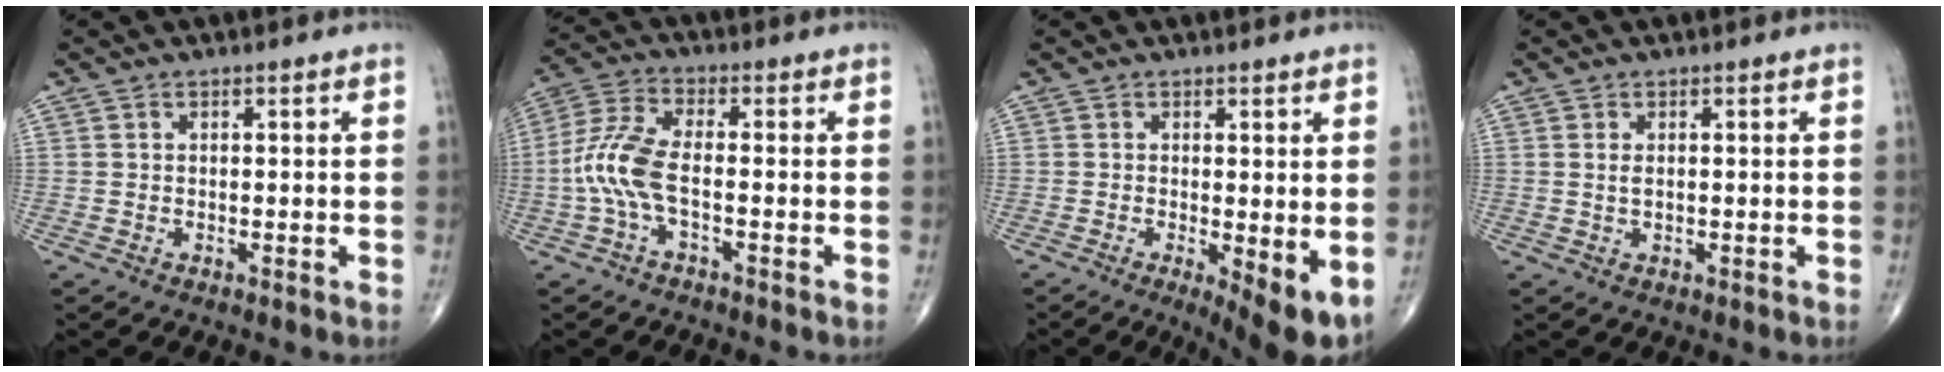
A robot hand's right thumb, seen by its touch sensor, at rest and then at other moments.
{"total": 8.3, "force": [-1.8, 2.9, 7.5], "torque": [-0.188, 0.024, -0.044]}
{"total": 7.0, "force": [-1.3, 2.1, 6.6], "torque": [-0.098, -0.021, -0.018]}
{"total": 1.3, "force": [0.3, 0.6, 1.1], "torque": [-0.023, -0.002, 0.008]}